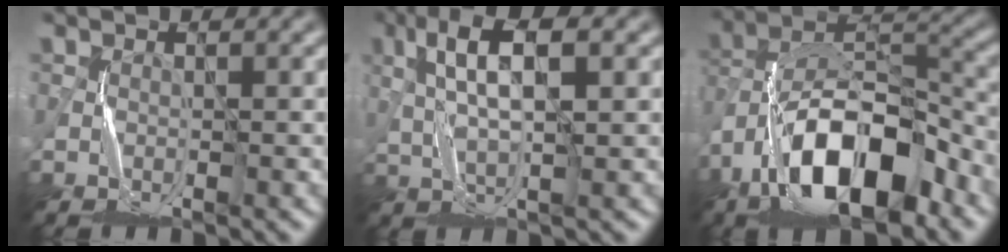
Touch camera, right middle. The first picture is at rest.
{"total": 5.4, "force": [1.8, 1.3, 4.9], "torque": [-0.098, 0.006, 0.034]}
{"total": 11.9, "force": [-6.6, 5.1, 8.5], "torque": [-0.140, 0.007, -0.123]}